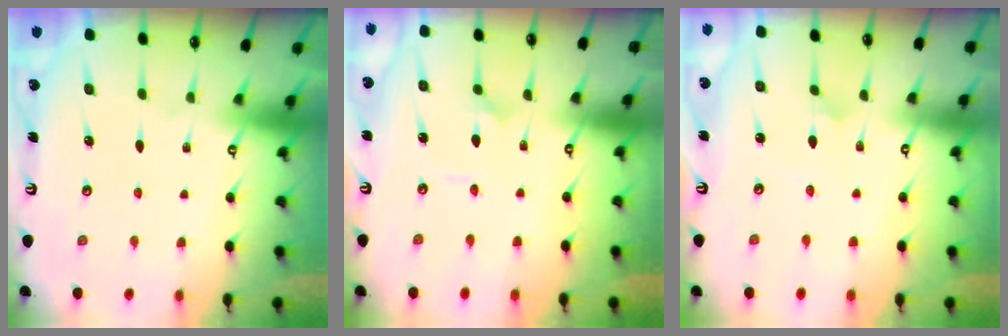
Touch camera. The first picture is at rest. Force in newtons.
{"total": 2.6, "press": 2.6, "slide": 0.2}
{"total": 2.4, "press": 2.4, "slide": 0.2}